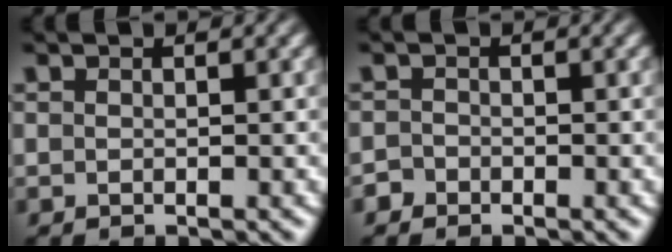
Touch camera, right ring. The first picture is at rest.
{"total": 1.4, "force": [-1.2, 0.8, -0.3], "torque": [0.004, -0.011, -0.020]}